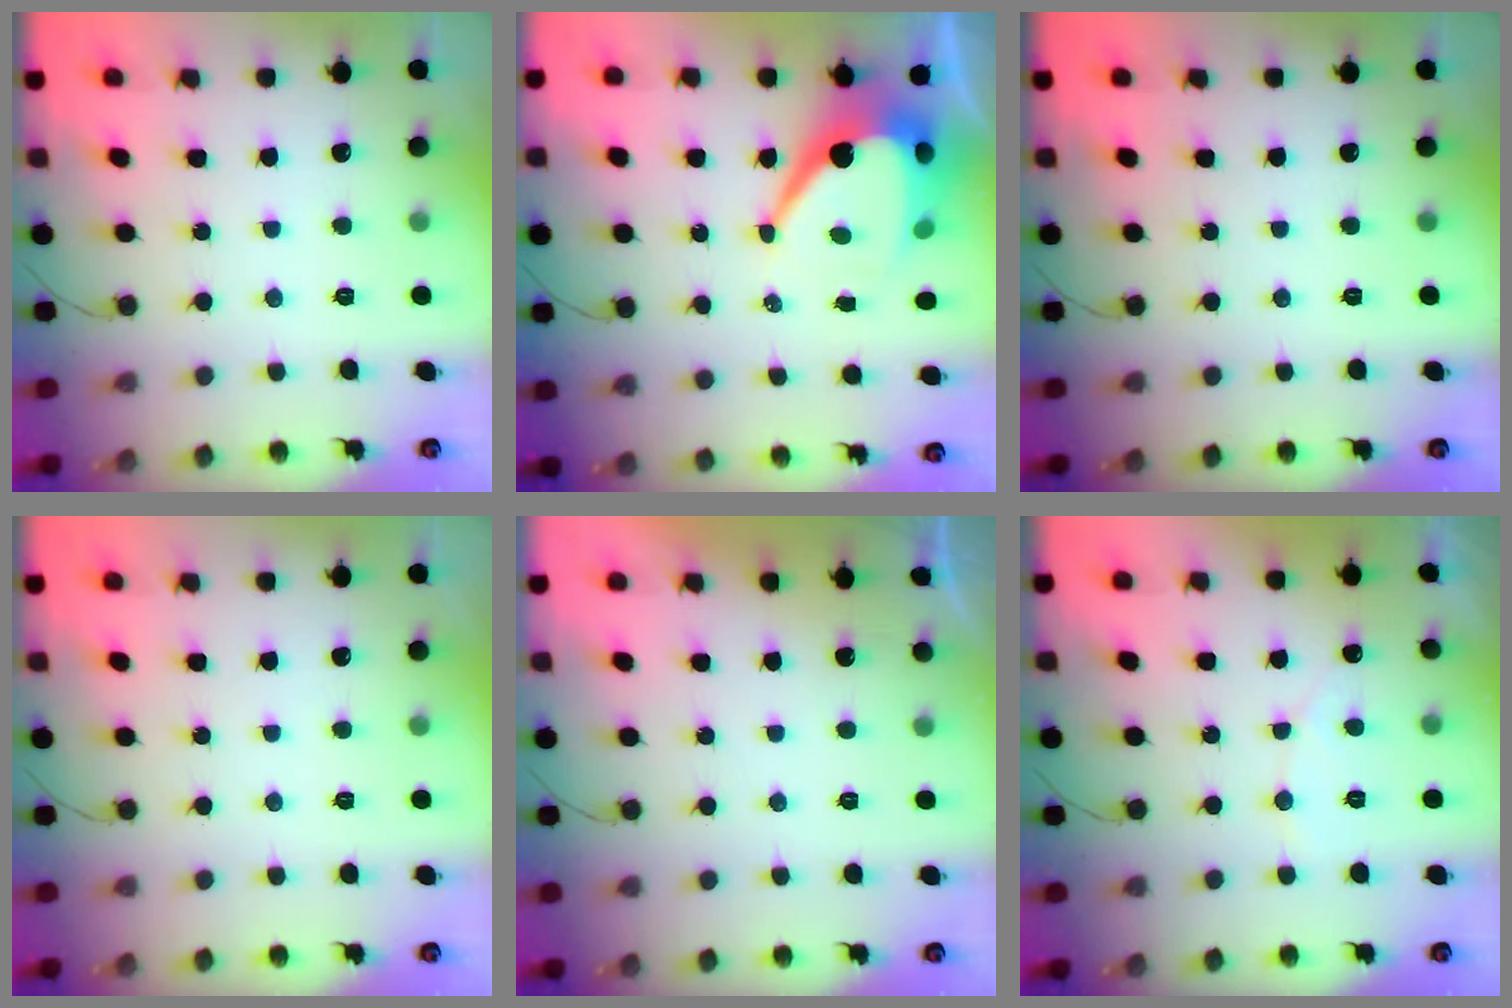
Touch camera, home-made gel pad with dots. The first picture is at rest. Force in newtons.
{"total": 12.9, "press": 12.9, "slide": 0.9}
{"total": 0.0}
{"total": 0.0}
{"total": 0.8, "press": 0.8, "slide": 0.1}
{"total": 4.1, "press": 4.1, "slide": 0.3}